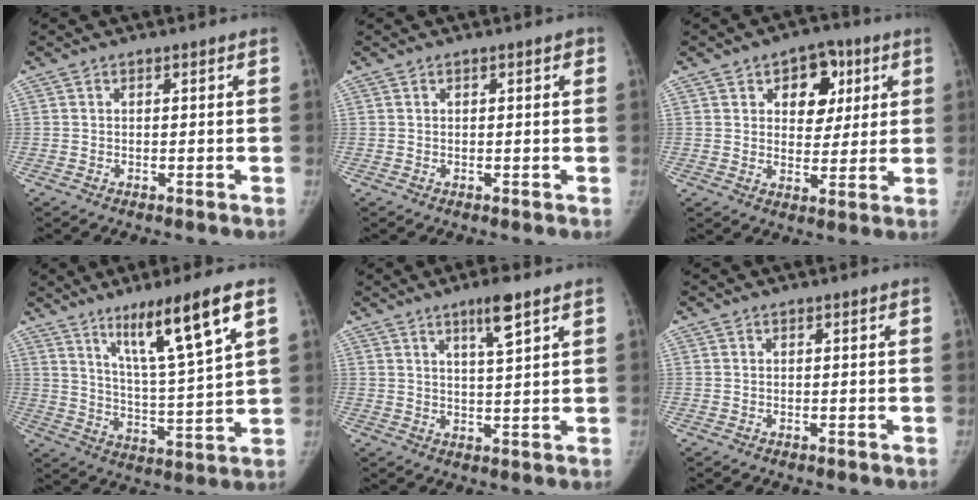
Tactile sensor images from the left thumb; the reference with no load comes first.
{"total": 0.6, "force": [0.2, 0.3, 0.4], "torque": [0.000, 0.002, 0.000]}
{"total": 9.7, "force": [3.8, 6.8, 5.9], "torque": [-0.034, -0.011, 0.052]}
{"total": 14.5, "force": [8.0, 0.8, 12.0], "torque": [-0.203, -0.045, 0.141]}
{"total": 5.5, "force": [3.5, 0.6, 4.3], "torque": [-0.070, -0.022, 0.060]}
{"total": 0.0}